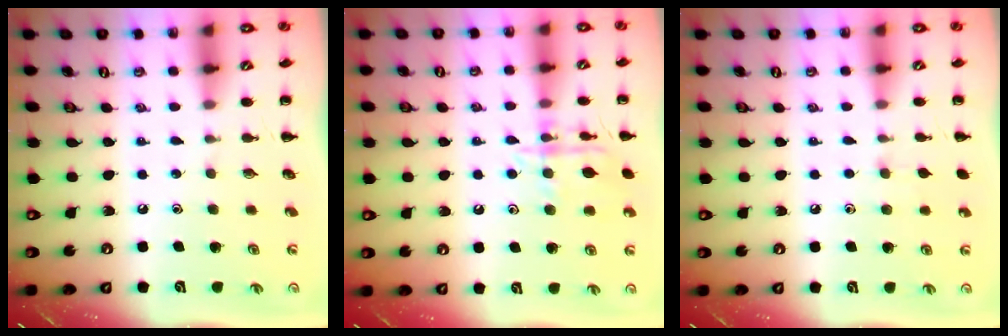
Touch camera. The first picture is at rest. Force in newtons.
{"total": 12.5, "press": 12.5, "slide": 0.7}
{"total": 4.4, "press": 4.0, "slide": 1.7}